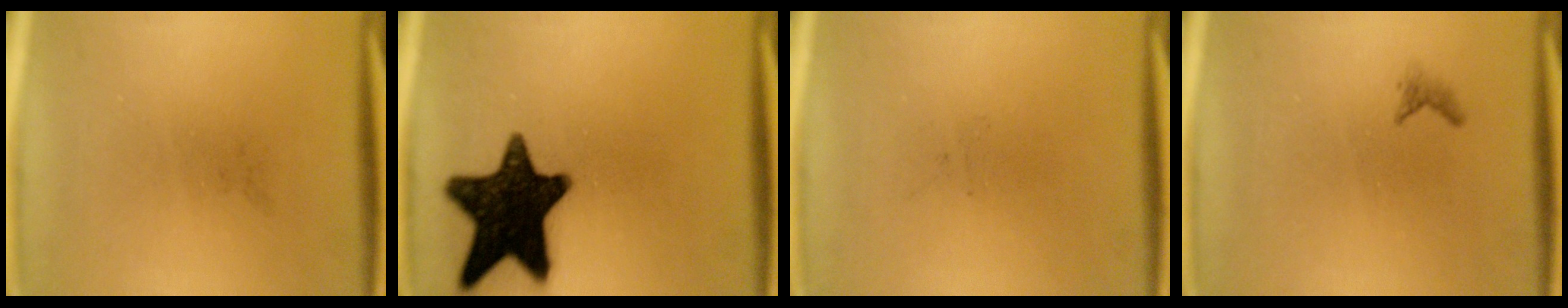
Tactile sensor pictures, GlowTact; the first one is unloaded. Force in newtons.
{"total": 17.0}
{"total": 0.0}
{"total": 0.7}